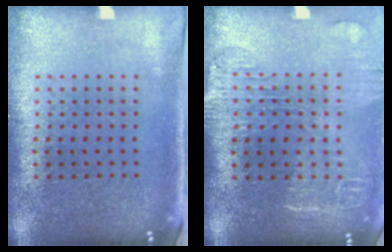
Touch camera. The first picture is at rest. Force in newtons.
{"total": 1.8, "press": 1.5, "slide": 0.9}